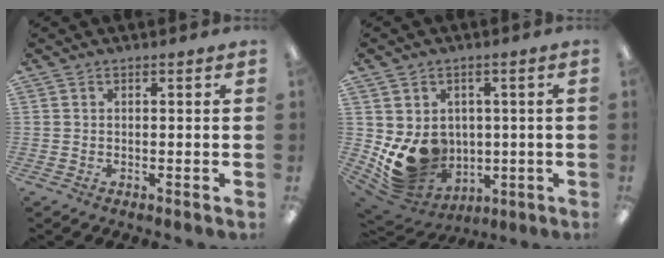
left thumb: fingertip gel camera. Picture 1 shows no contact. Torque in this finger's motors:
{"motor_torque": [1.67, 1.75, 0.93, -0.68, 0.24]}